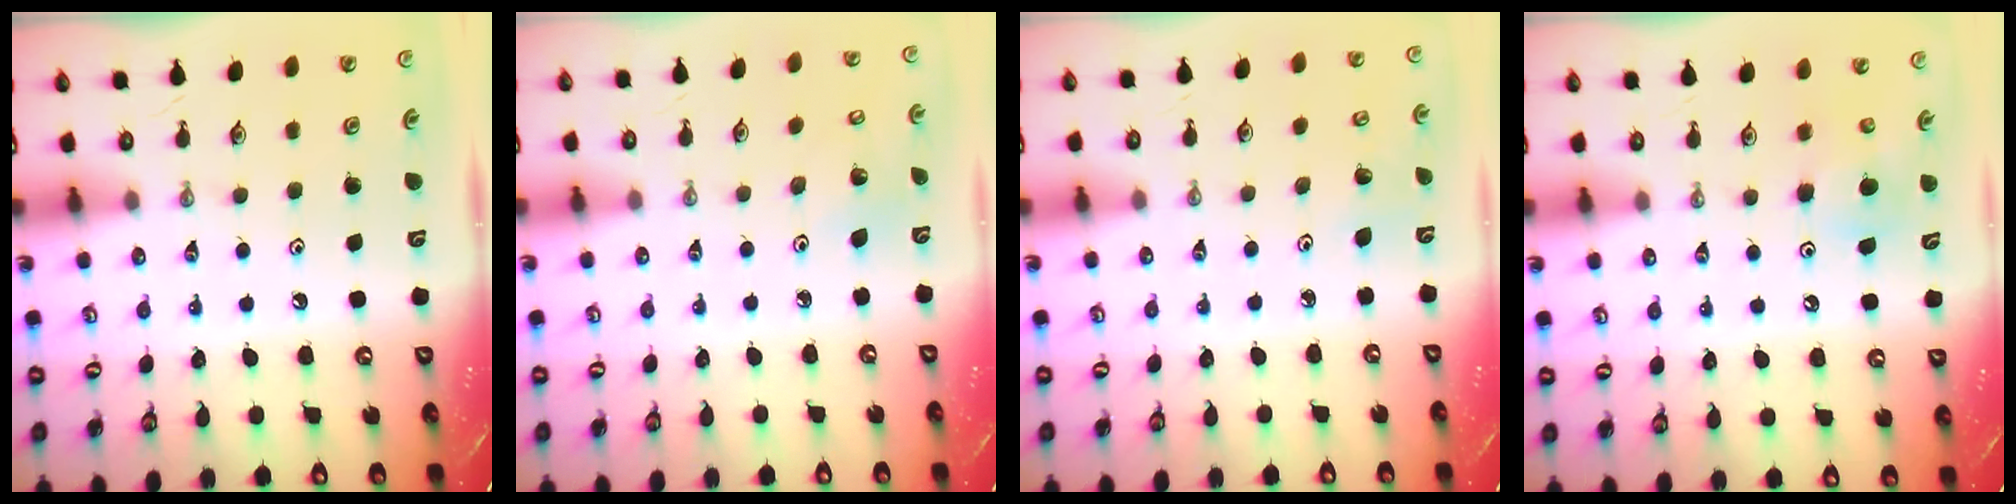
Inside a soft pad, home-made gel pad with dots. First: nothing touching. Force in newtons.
{"total": 3.4, "press": 3.4, "slide": 0.5}
{"total": 2.9, "press": 2.8, "slide": 0.3}
{"total": 5.2, "press": 5.1, "slide": 0.9}